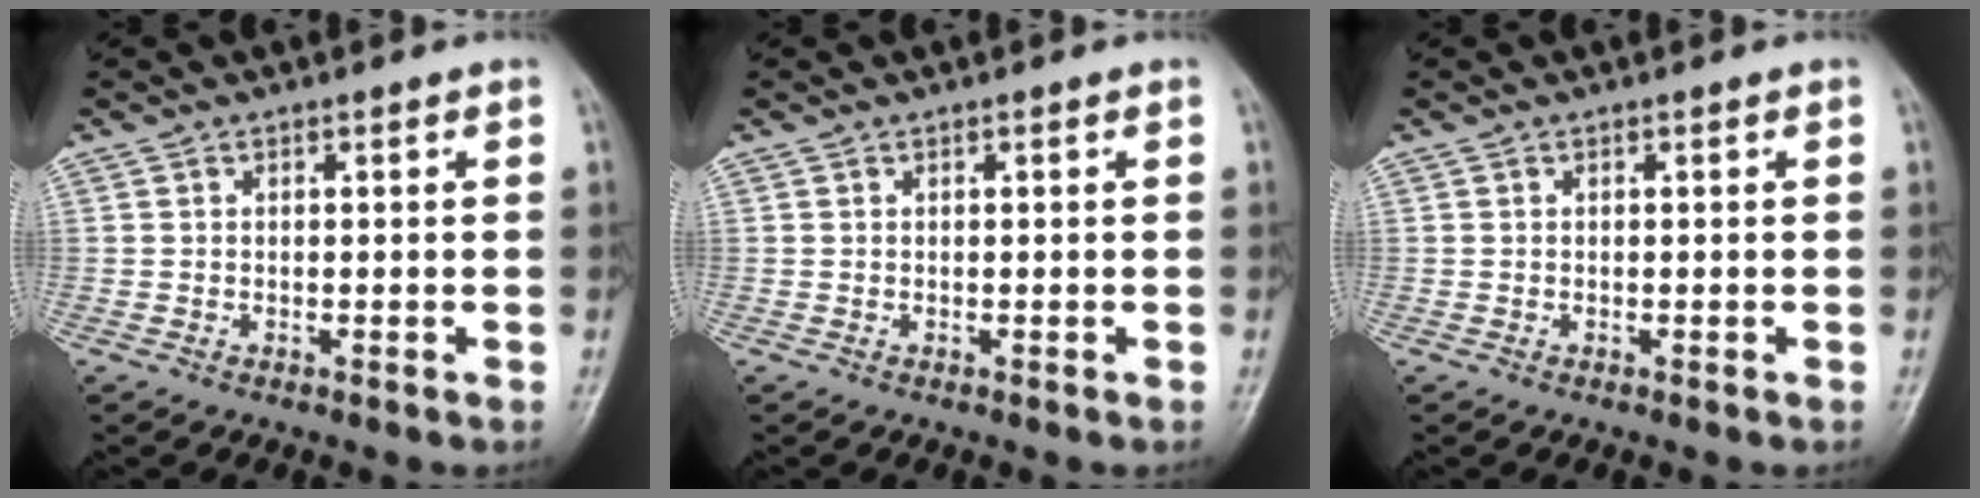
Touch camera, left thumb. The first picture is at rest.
{"total": 0.0}
{"total": 0.0}